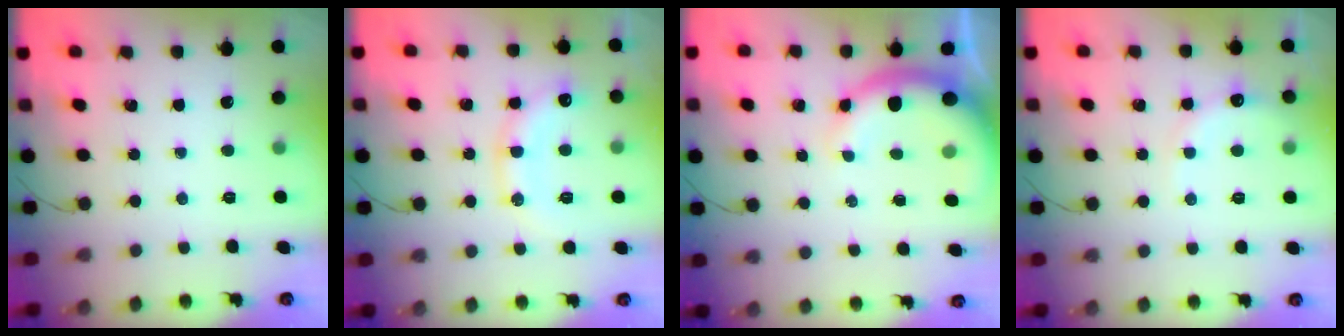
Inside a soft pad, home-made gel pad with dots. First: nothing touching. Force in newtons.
{"total": 13.5, "press": 13.5, "slide": 0.7}
{"total": 10.2, "press": 10.0, "slide": 2.1}
{"total": 7.3, "press": 7.2, "slide": 1.3}